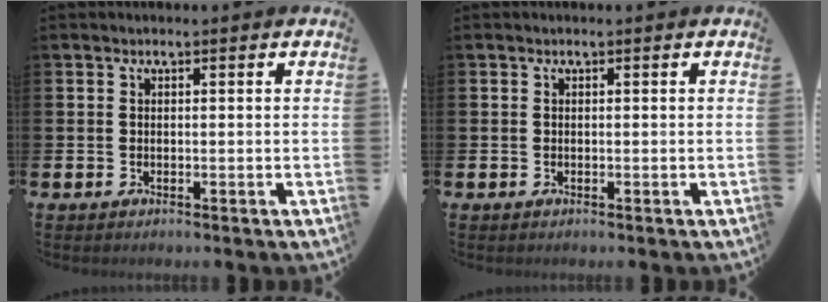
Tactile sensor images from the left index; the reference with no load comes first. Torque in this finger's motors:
{"motor_torque": [-0.05, -0.02, 0.01, 0.02]}